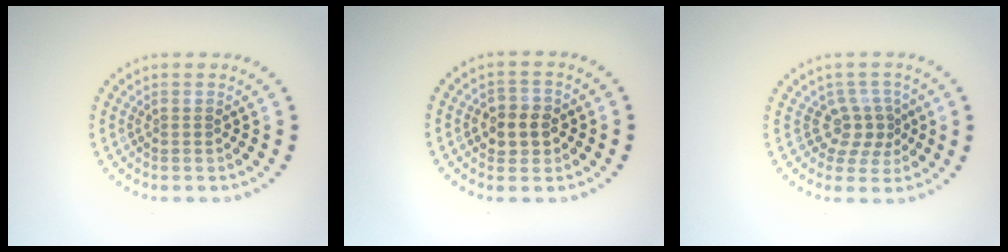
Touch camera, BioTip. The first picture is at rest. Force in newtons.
{"total": 2.7, "press": 2.6, "slide": 0.6}
{"total": 2.8, "press": 2.1, "slide": 1.8}